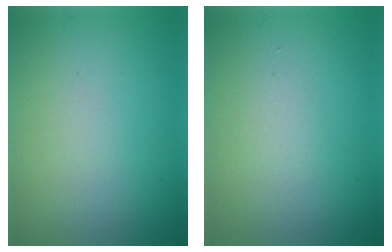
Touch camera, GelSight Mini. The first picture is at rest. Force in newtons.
{"total": 0.9, "press": 0.9, "slide": 0.1}